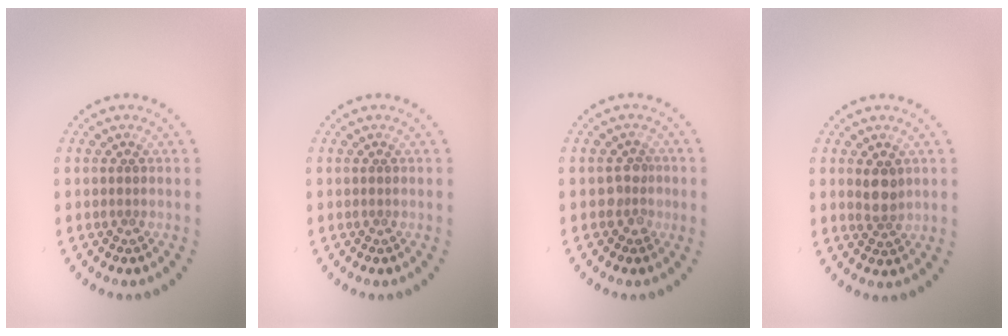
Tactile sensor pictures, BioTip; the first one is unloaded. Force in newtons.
{"total": 0.0}
{"total": 1.8, "press": 1.6, "slide": 0.8}
{"total": 2.0, "press": 1.8, "slide": 0.9}